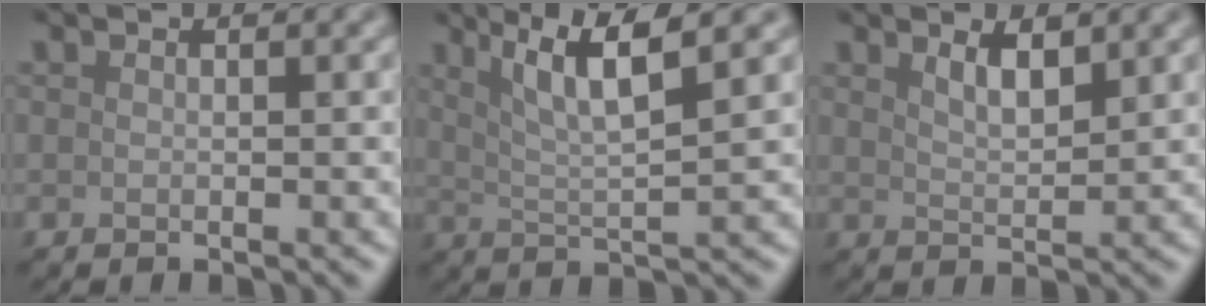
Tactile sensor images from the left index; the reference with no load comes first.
{"total": 5.6, "force": [2.6, 1.0, 4.9], "torque": [-0.087, 0.003, 0.052]}
{"total": 1.9, "force": [1.2, 0.5, 1.4], "torque": [-0.027, -0.004, 0.026]}